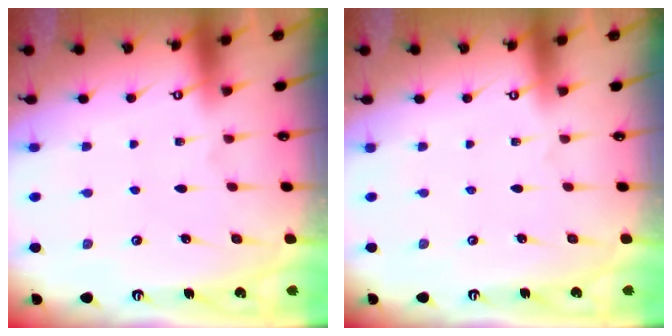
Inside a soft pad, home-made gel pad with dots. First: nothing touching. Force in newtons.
{"total": 0.0}